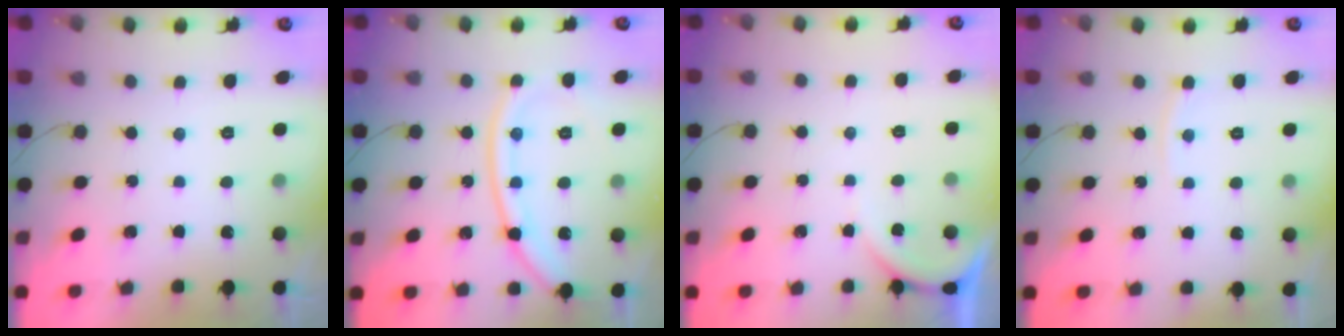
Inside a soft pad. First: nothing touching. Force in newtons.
{"total": 14.4, "press": 14.4, "slide": 1.0}
{"total": 1.6, "press": 1.6, "slide": 0.4}
{"total": 4.1, "press": 4.1, "slide": 0.6}